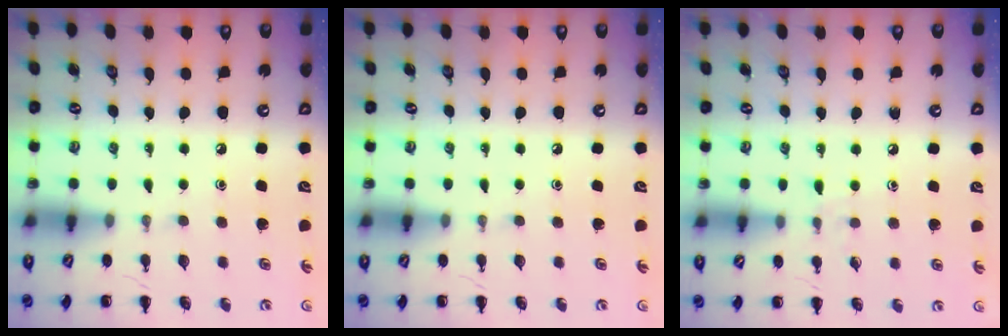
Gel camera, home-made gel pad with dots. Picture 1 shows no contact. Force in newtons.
{"total": 0.0}
{"total": 4.7, "press": 4.2, "slide": 2.1}